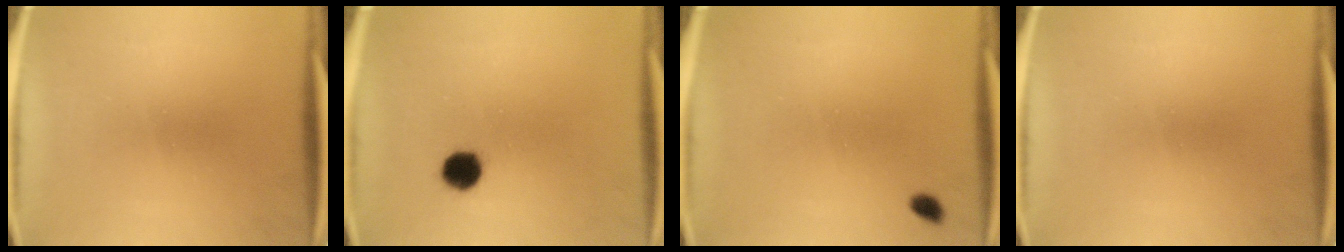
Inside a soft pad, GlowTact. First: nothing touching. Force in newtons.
{"total": 5.3}
{"total": 1.3}
{"total": 0.0}